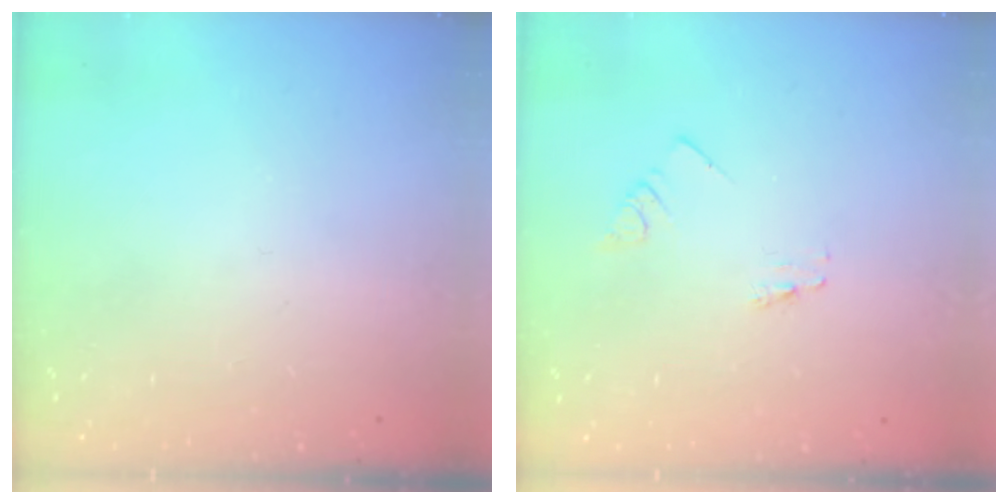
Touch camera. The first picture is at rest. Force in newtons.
{"total": 0.0}